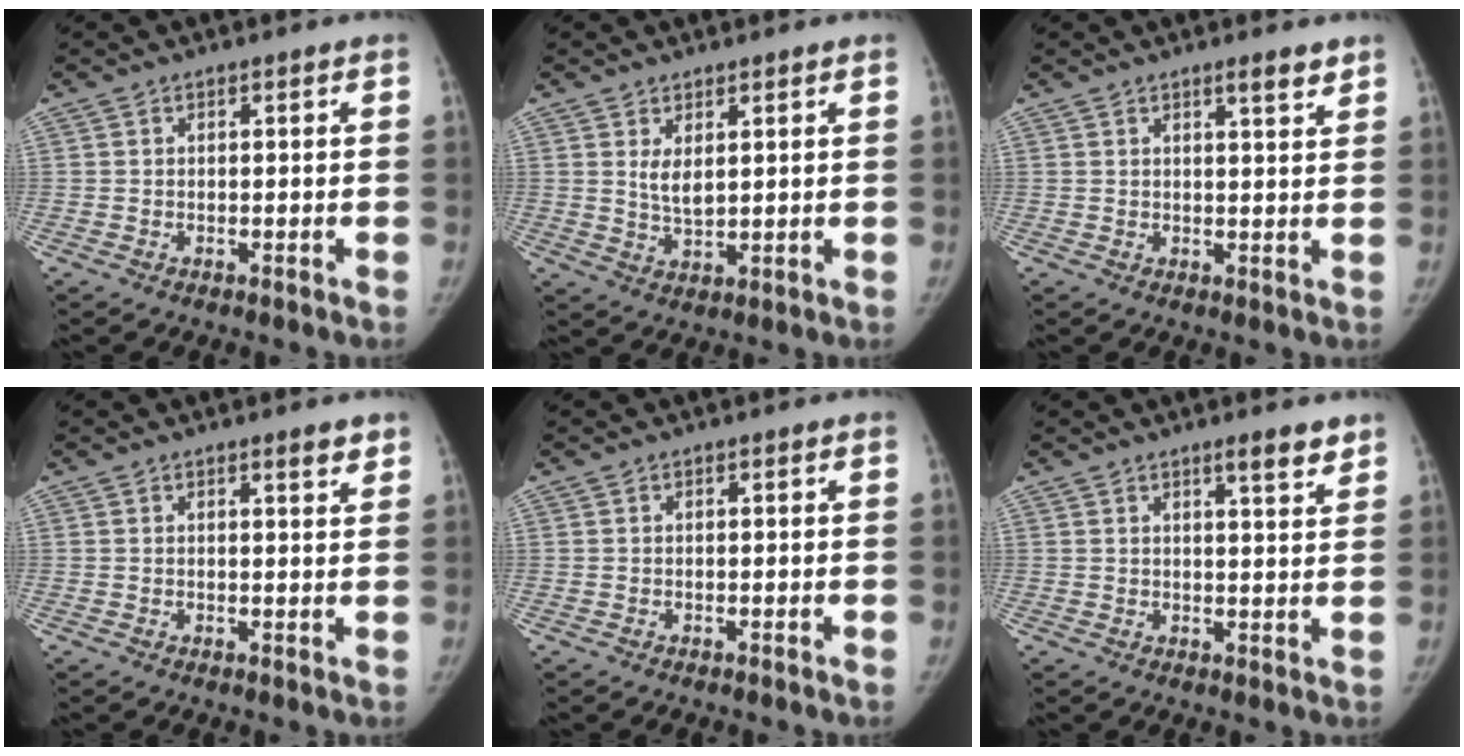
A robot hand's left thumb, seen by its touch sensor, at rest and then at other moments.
{"total": 3.7, "force": [1.4, 1.7, 3.0], "torque": [-0.046, -0.018, 0.034]}
{"total": 3.3, "force": [2.4, 0.5, 2.2], "torque": [-0.027, -0.017, 0.035]}
{"total": 2.5, "force": [1.8, 0.5, 1.6], "torque": [-0.016, -0.012, 0.024]}
{"total": 0.0}
{"total": 4.5, "force": [3.3, 0.7, 3.0], "torque": [-0.034, -0.024, 0.046]}